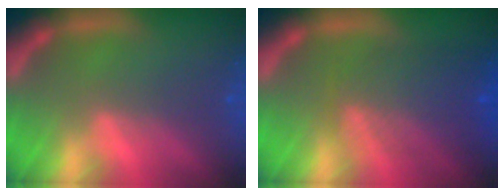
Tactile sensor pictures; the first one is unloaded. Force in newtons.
{"total": 6.1}